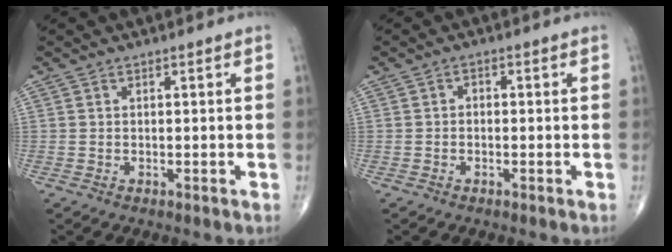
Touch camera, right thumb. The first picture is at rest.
{"total": 1.0, "force": [-0.3, 0.7, 0.5], "torque": [-0.003, 0.005, -0.010]}